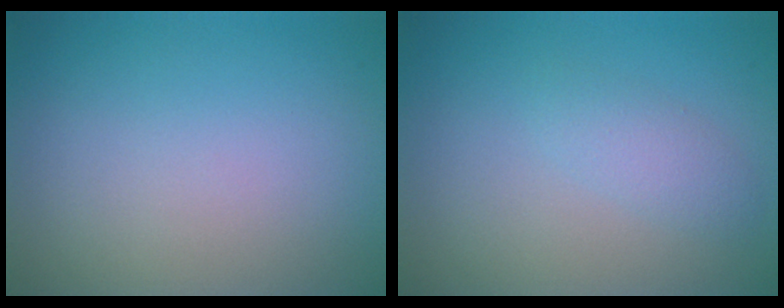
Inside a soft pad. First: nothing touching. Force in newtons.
{"total": 1.6, "press": 1.6, "slide": 0.1}